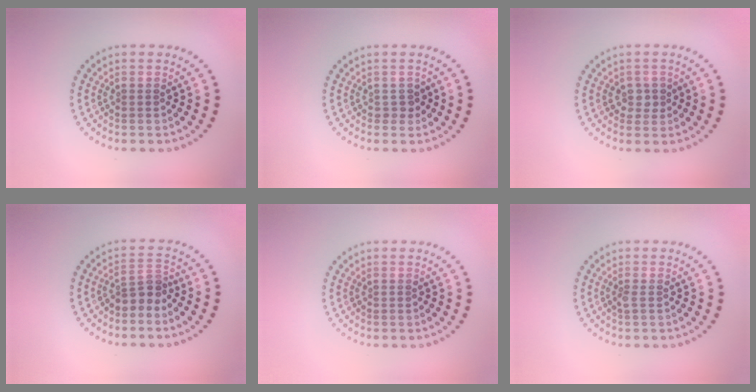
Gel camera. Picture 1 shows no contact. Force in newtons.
{"total": 1.1, "press": 1.0, "slide": 0.5}
{"total": 1.5, "press": 1.4, "slide": 0.5}
{"total": 2.4, "press": 1.9, "slide": 1.5}
{"total": 0.0}
{"total": 0.6, "press": 0.5, "slide": 0.3}